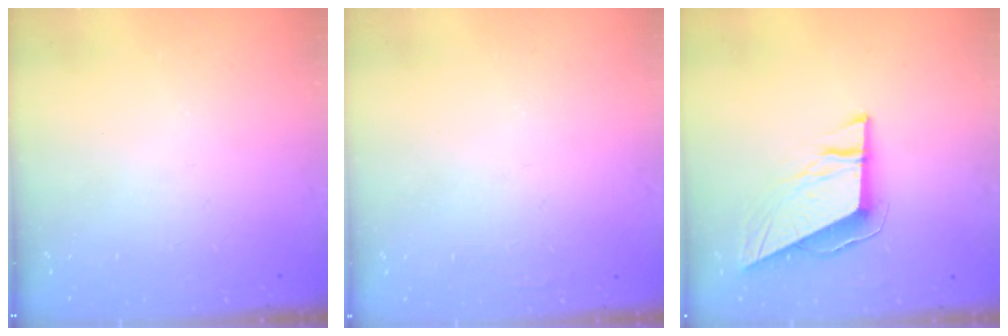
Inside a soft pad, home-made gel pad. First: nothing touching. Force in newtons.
{"total": 1.8, "press": 1.7, "slide": 0.4}
{"total": 9.3, "press": 9.2, "slide": 1.3}